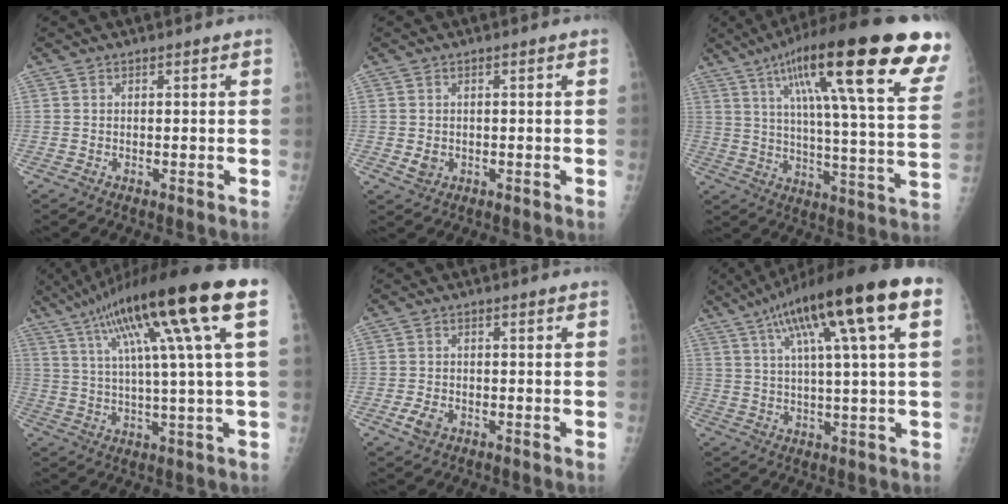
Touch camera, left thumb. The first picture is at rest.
{"total": 2.1, "force": [-0.4, 1.8, 0.9], "torque": [-0.006, -0.001, -0.001]}
{"total": 31.4, "force": [16.2, 5.8, 26.2], "torque": [-0.352, -0.017, 0.240]}
{"total": 22.0, "force": [9.2, 1.7, 19.9], "torque": [-0.328, 0.013, 0.144]}
{"total": 3.0, "force": [-1.5, 2.1, 1.6], "torque": [-0.029, 0.000, -0.025]}
{"total": 20.3, "force": [8.9, 3.1, 18.0], "torque": [-0.293, 0.020, 0.136]}